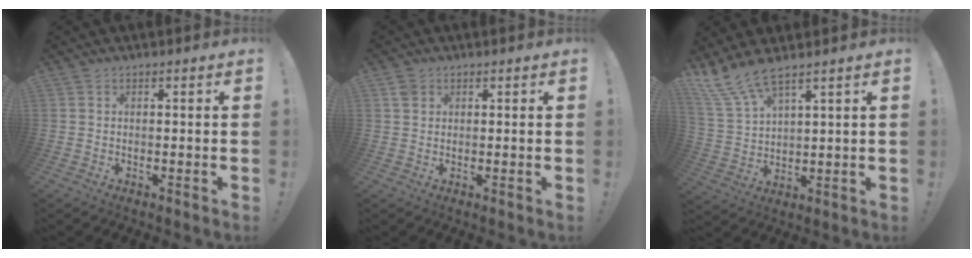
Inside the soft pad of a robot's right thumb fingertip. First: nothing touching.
{"total": 2.1, "force": [1.2, 1.5, 0.8], "torque": [-0.011, 0.001, 0.022]}
{"total": 8.3, "force": [7.0, 1.5, 4.1], "torque": [-0.103, -0.032, 0.136]}